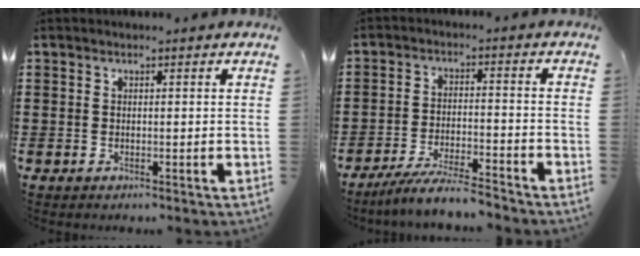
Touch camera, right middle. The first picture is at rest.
{"total": 5.9, "force": [-5.5, 0.0, 2.1], "torque": [-0.045, -0.010, -0.105]}